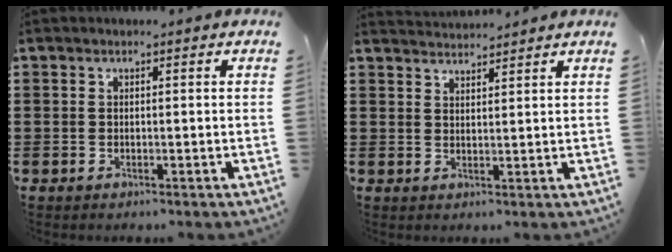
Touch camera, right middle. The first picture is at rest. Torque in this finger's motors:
{"motor_torque": [-0.09, -0.07, -0.18, -0.04]}